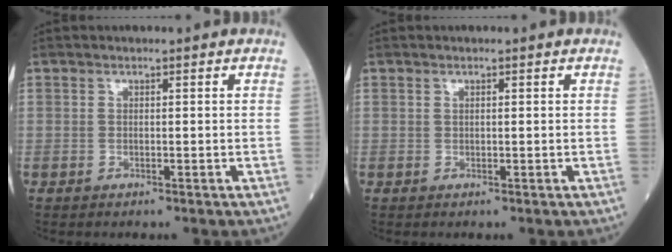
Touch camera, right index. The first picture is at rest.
{"total": 0.0}